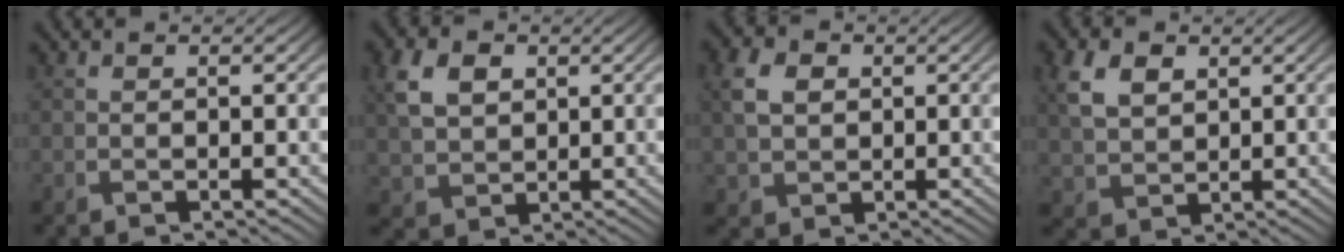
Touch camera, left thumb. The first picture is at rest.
{"total": 6.1, "force": [1.6, 4.7, 3.6], "torque": [-0.097, 0.004, 0.031]}
{"total": 5.1, "force": [0.8, 4.1, 2.9], "torque": [-0.081, 0.006, 0.013]}
{"total": 5.7, "force": [2.0, 4.2, 3.4], "torque": [-0.094, 0.004, 0.040]}